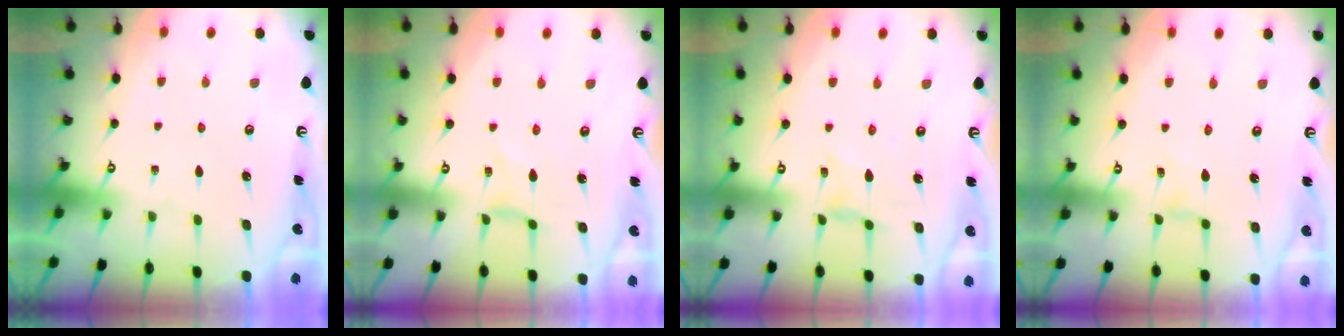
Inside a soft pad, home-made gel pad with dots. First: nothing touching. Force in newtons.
{"total": 0.0}
{"total": 1.7, "press": 1.6, "slide": 0.4}
{"total": 0.6, "press": 0.5, "slide": 0.2}